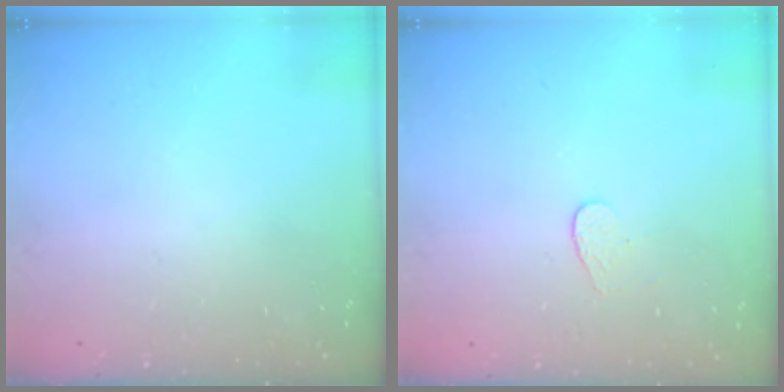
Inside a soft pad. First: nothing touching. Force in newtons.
{"total": 3.8, "press": 3.8, "slide": 0.3}